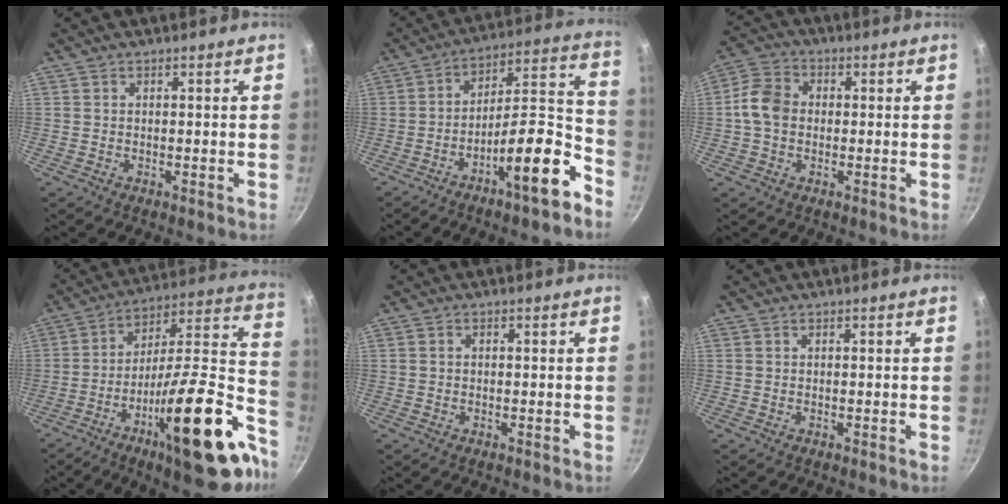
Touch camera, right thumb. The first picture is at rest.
{"total": 15.6, "force": [-8.7, 3.9, 12.4], "torque": [-0.149, 0.085, -0.140]}
{"total": 7.3, "force": [-0.2, 5.7, 4.5], "torque": [-0.070, 0.017, -0.019]}
{"total": 30.1, "force": [-13.4, 8.5, 25.6], "torque": [-0.324, 0.076, -0.214]}
{"total": 0.0}
{"total": 0.0}